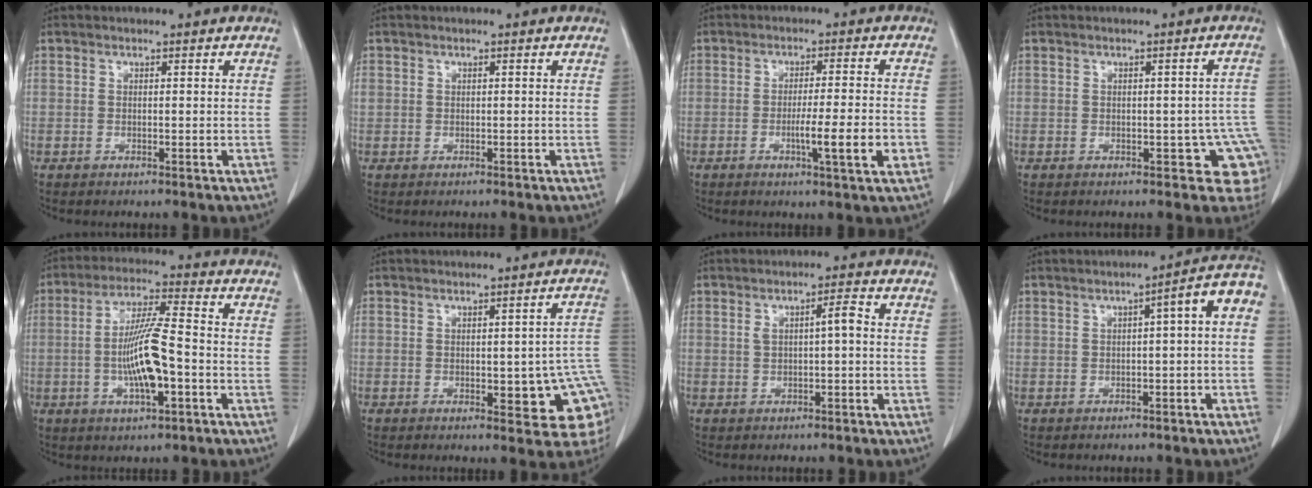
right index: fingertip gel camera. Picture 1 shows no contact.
{"total": 0.8, "force": [0.1, 0.7, 0.3], "torque": [-0.007, 0.015, 0.004]}
{"total": 7.5, "force": [-2.2, -0.3, 7.2], "torque": [-0.110, -0.011, -0.036]}
{"total": 6.8, "force": [-1.8, 3.0, 5.9], "torque": [-0.040, 0.013, -0.018]}
{"total": 10.8, "force": [-2.2, 1.5, 10.5], "torque": [-0.201, 0.001, -0.042]}
{"total": 12.3, "force": [-2.0, 4.0, 11.5], "torque": [-0.102, 0.010, -0.012]}
{"total": 3.2, "force": [0.3, 0.5, 3.1], "torque": [-0.055, 0.012, 0.006]}
{"total": 6.0, "force": [0.0, 0.6, 5.9], "torque": [-0.072, 0.025, -0.005]}